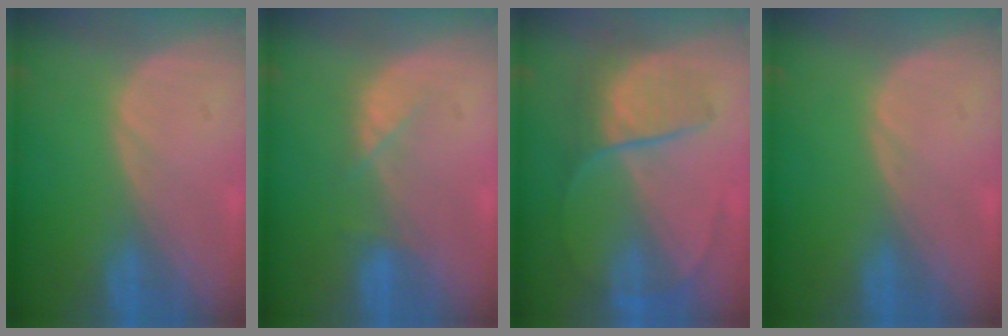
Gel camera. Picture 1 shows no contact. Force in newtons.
{"total": 2.4, "press": 2.3, "slide": 0.5}
{"total": 7.1, "press": 6.7, "slide": 2.5}
{"total": 0.0}